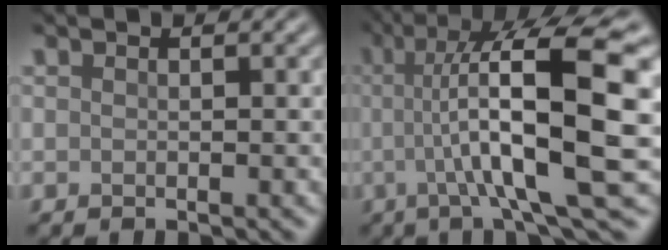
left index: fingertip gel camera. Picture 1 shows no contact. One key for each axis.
{"total": 14.5, "fx": 1.0, "fy": 2.8, "fz": 14.2, "tx": -0.199, "ty": 0.020, "tz": 0.020}